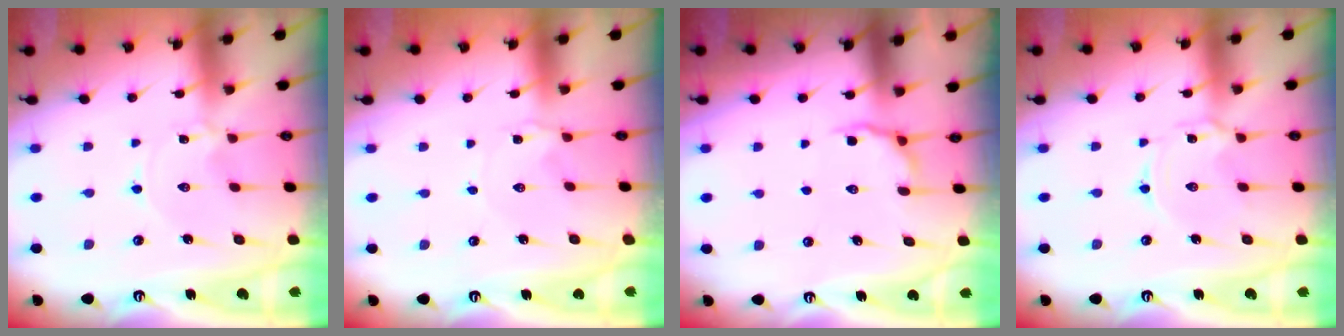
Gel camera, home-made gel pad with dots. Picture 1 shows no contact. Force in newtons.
{"total": 0.0}
{"total": 6.2, "press": 5.7, "slide": 2.5}
{"total": 1.8, "press": 1.7, "slide": 0.1}